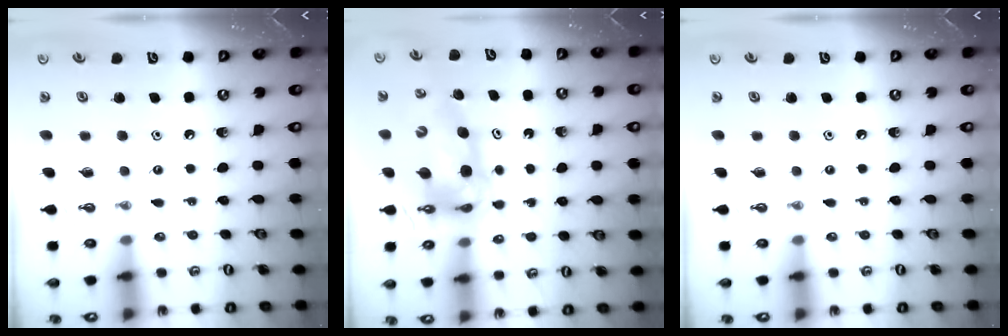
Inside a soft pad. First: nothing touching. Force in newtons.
{"total": 12.2, "press": 12.2, "slide": 1.1}
{"total": 0.0}